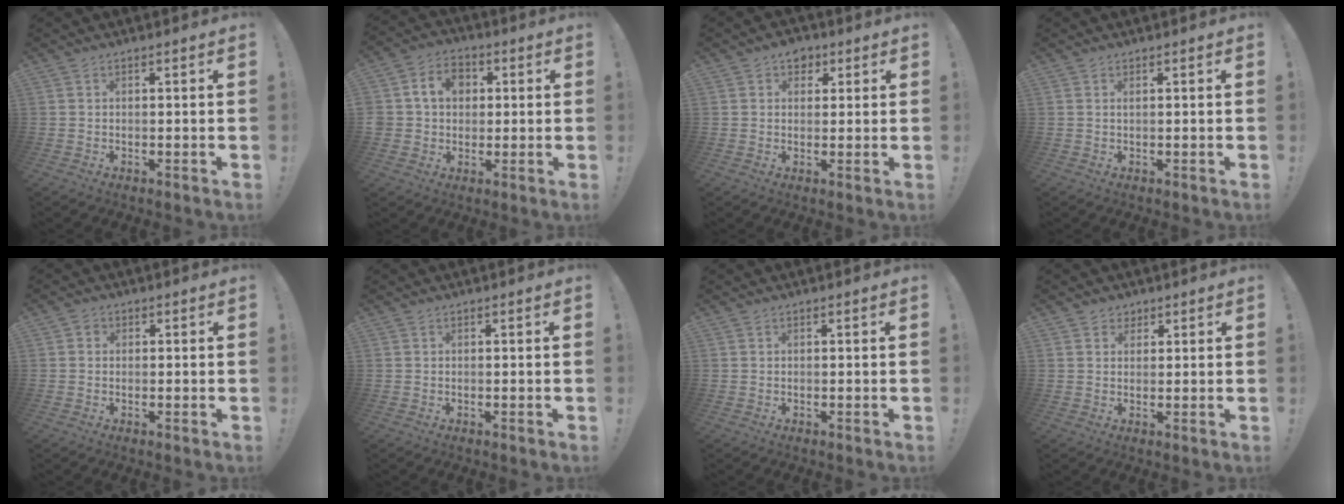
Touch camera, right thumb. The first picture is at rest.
{"total": 9.2, "force": [2.2, 8.0, 4.1], "torque": [-0.063, 0.007, 0.045]}
{"total": 4.9, "force": [2.3, 3.9, 1.7], "torque": [-0.013, -0.005, 0.042]}
{"total": 0.5, "force": [0.3, 0.0, 0.4], "torque": [-0.001, -0.003, 0.003]}
{"total": 1.6, "force": [-0.1, 1.5, 0.5], "torque": [-0.003, 0.003, -0.004]}
{"total": 0.0}
{"total": 0.0}
{"total": 3.2, "force": [2.0, 2.5, 0.3], "torque": [0.000, -0.009, 0.036]}